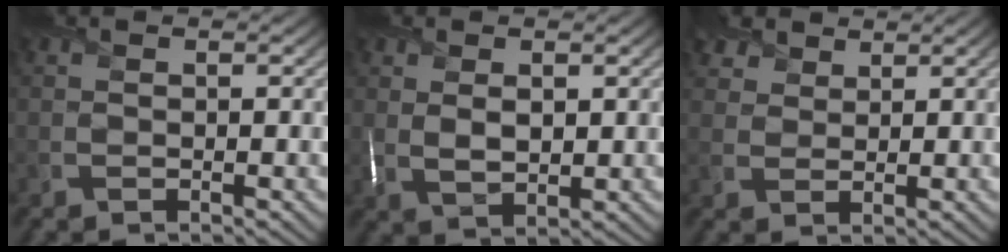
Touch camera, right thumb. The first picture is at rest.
{"total": 3.1, "force": [1.0, 1.6, 2.5], "torque": [-0.054, -0.001, 0.022]}
{"total": 3.6, "force": [2.7, 2.1, 1.0], "torque": [-0.036, -0.002, 0.061]}